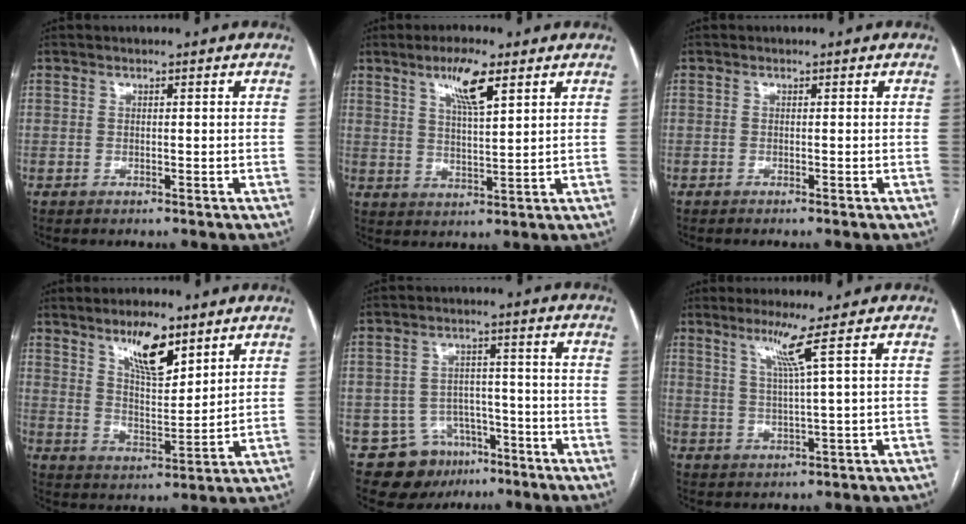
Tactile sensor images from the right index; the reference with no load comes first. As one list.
[{"total": 7.0, "force": [4.1, 1.0, 5.6], "torque": [-0.105, -0.002, 0.072]}, {"total": 0.5, "force": [-0.4, -0.2, 0.3], "torque": [-0.004, 0.003, -0.011]}, {"total": 8.9, "force": [5.9, 2.5, 6.2], "torque": [-0.111, -0.004, 0.110]}, {"total": 9.4, "force": [-5.6, 7.3, 2.1], "torque": [-0.032, 0.020, -0.076]}, {"total": 4.6, "force": [2.4, -1.9, 3.5], "torque": [-0.071, -0.010, 0.053]}]